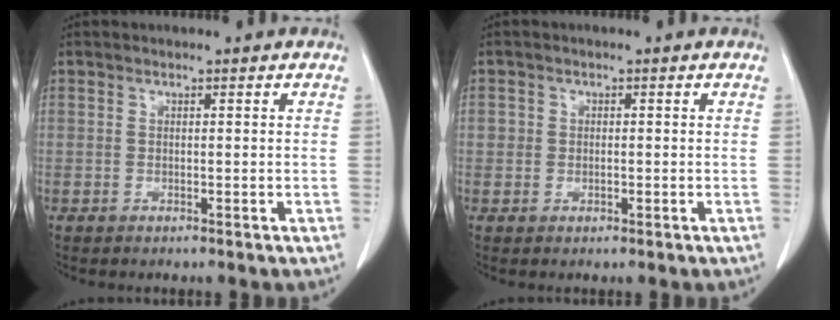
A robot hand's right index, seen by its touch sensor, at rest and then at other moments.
{"total": 1.6, "force": [0.0, 1.5, 0.5], "torque": [-0.004, 0.004, 0.002]}